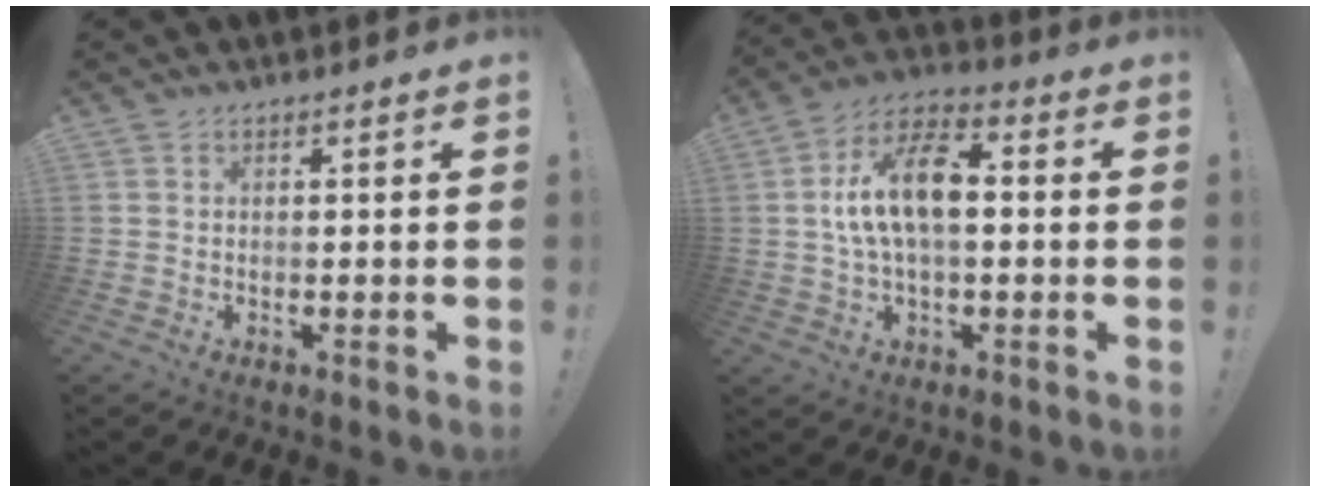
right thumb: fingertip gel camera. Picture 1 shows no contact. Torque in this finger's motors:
{"motor_torque": [0.76, 0.80, 0.15, 0.11, 0.28]}